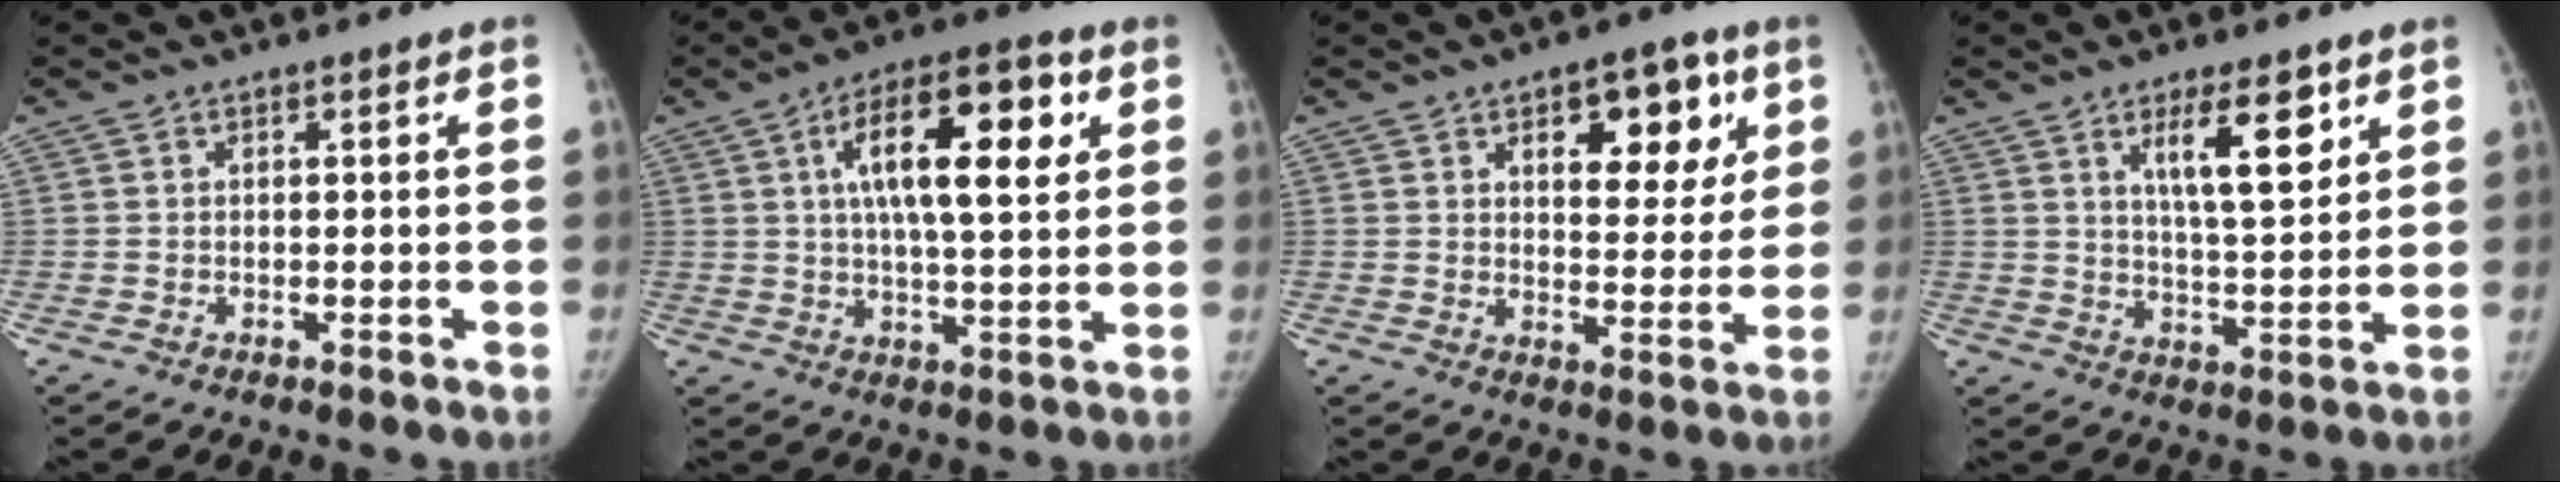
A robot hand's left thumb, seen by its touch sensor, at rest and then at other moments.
{"total": 16.8, "force": [5.0, 6.1, 14.8], "torque": [-0.220, 0.003, 0.073]}
{"total": 12.8, "force": [5.5, 6.7, 9.4], "torque": [-0.079, -0.018, 0.075]}
{"total": 10.5, "force": [5.3, 3.1, 8.5], "torque": [-0.119, -0.038, 0.092]}